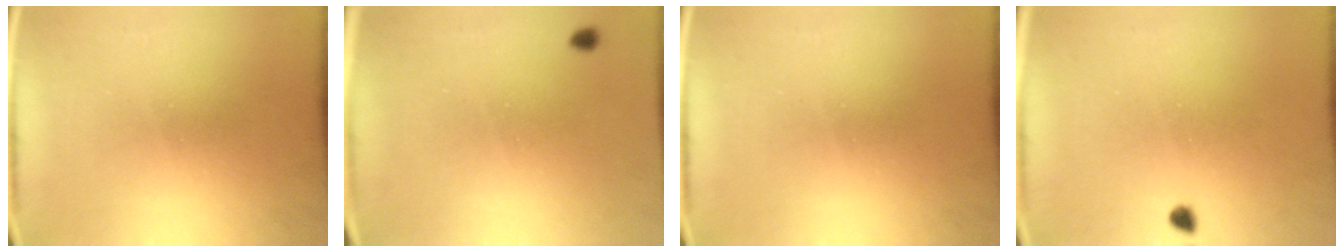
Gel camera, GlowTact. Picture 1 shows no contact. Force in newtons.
{"total": 0.9}
{"total": 0.0}
{"total": 1.2}